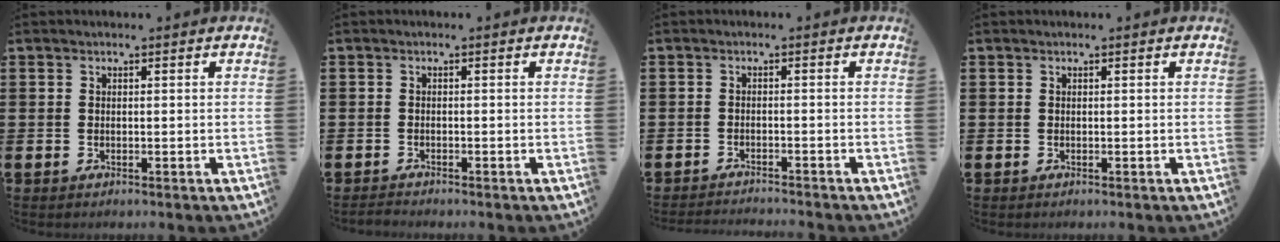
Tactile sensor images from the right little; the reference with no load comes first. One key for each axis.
{"total": 0.8, "fx": -0.8, "fy": 0.1, "fz": 0.2, "tx": -0.005, "ty": -0.001, "tz": -0.016}
{"total": 1.2, "fx": -1.2, "fy": -0.2, "fz": 0.0, "tx": -0.001, "ty": 0.002, "tz": -0.024}
{"total": 0.0}